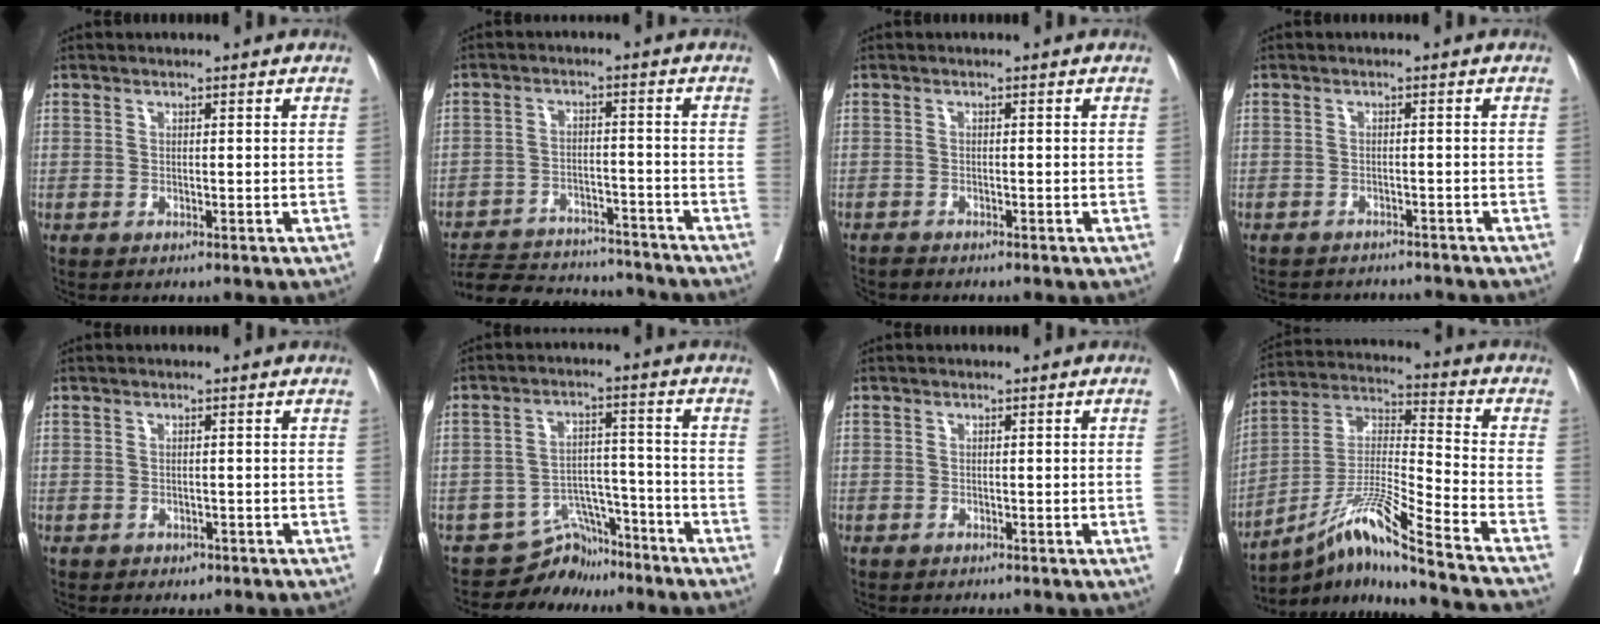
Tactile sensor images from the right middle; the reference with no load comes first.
{"total": 15.1, "force": [-14.0, 4.8, 3.2], "torque": [-0.054, 0.010, -0.198]}
{"total": 1.7, "force": [-1.7, 0.1, 0.2], "torque": [-0.007, -0.005, -0.029]}
{"total": 8.1, "force": [-7.7, 2.1, 1.5], "torque": [-0.024, 0.004, -0.095]}
{"total": 0.9, "force": [-0.5, 0.7, 0.3], "torque": [-0.007, 0.000, -0.005]}
{"total": 6.2, "force": [-5.7, 2.4, -0.6], "torque": [0.013, 0.037, -0.093]}
{"total": 0.6, "force": [-0.2, 0.2, 0.5], "torque": [-0.014, -0.001, -0.004]}
{"total": 16.8, "force": [-13.0, -2.5, 10.3], "torque": [-0.202, -0.007, -0.235]}